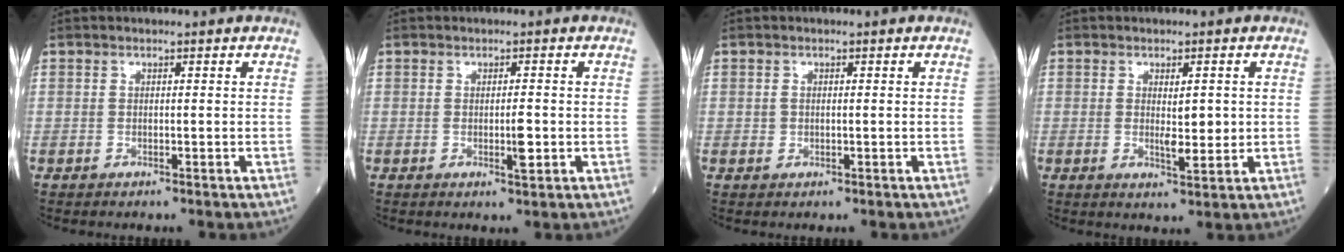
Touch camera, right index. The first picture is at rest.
{"total": 2.4, "force": [-0.4, 0.4, 2.3], "torque": [-0.043, -0.004, -0.005]}
{"total": 0.8, "force": [0.0, 0.7, 0.4], "torque": [-0.011, 0.003, 0.003]}
{"total": 3.8, "force": [0.2, 1.1, 3.6], "torque": [-0.061, -0.007, 0.006]}